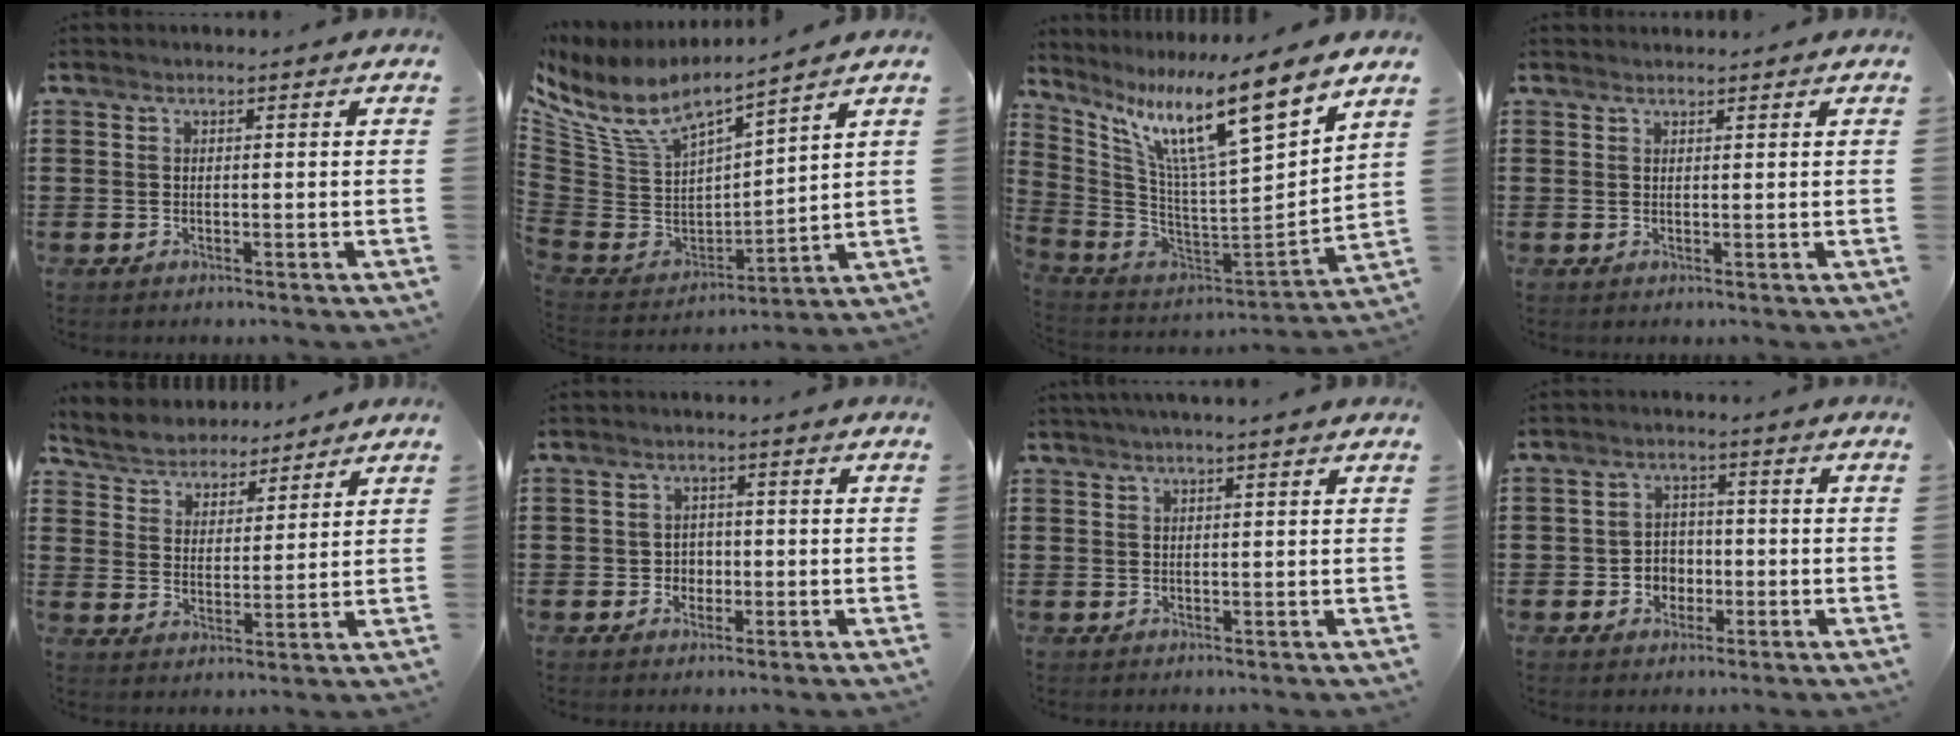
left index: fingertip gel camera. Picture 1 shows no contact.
{"total": 7.4, "force": [6.0, 2.1, 3.9], "torque": [-0.112, -0.047, 0.100]}
{"total": 14.1, "force": [9.5, 1.0, 10.5], "torque": [-0.214, -0.065, 0.149]}
{"total": 0.9, "force": [0.9, 0.2, 0.0], "torque": [-0.002, 0.000, 0.018]}
{"total": 4.4, "force": [4.3, 1.1, -0.4], "torque": [-0.019, -0.024, 0.074]}
{"total": 2.3, "force": [-0.6, 2.1, 0.8], "torque": [-0.023, 0.005, -0.015]}
{"total": 1.6, "force": [1.3, -0.3, 0.9], "torque": [-0.017, -0.001, 0.024]}
{"total": 3.5, "force": [-1.4, 3.0, 1.2], "torque": [-0.033, 0.006, -0.032]}